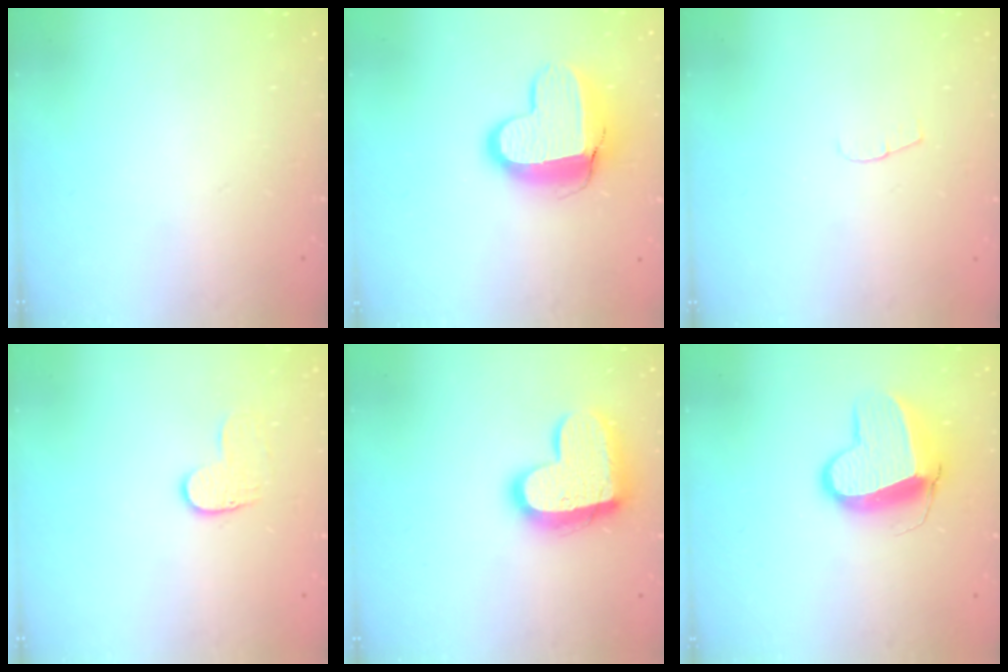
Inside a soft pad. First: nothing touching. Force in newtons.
{"total": 13.3, "press": 13.3, "slide": 0.9}
{"total": 4.1, "press": 4.1, "slide": 0.4}
{"total": 5.1, "press": 5.1, "slide": 0.5}
{"total": 17.6, "press": 17.5, "slide": 1.3}
{"total": 12.0, "press": 11.9, "slide": 1.2}